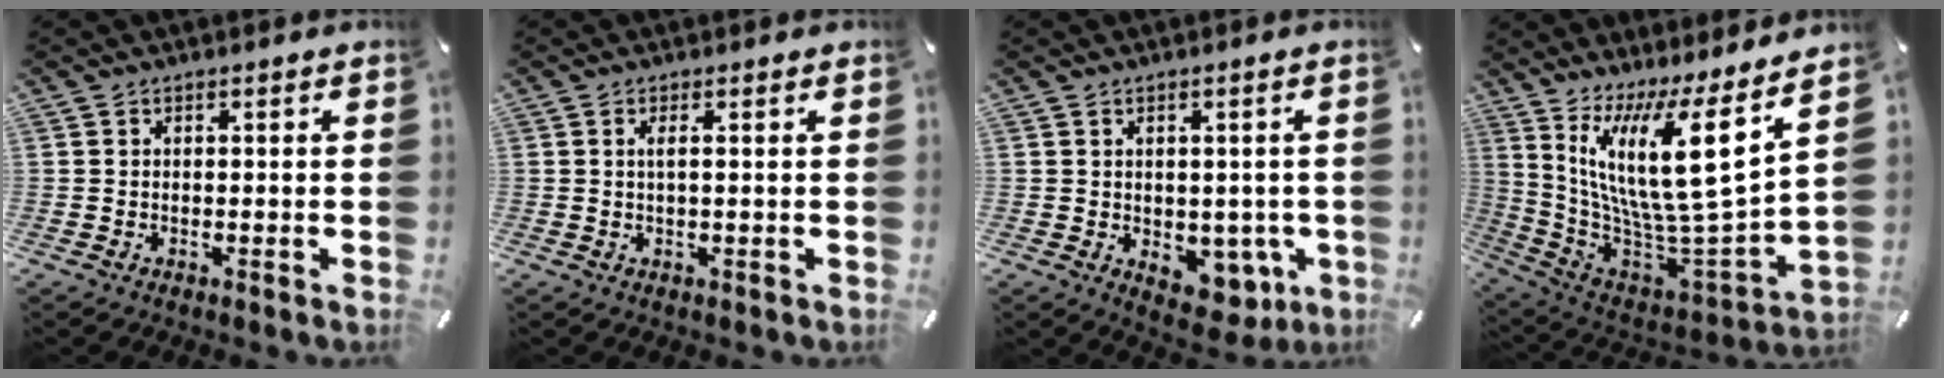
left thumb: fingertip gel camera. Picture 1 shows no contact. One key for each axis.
{"total": 2.4, "fx": 0.4, "fy": 0.1, "fz": 2.3, "tx": -0.046, "ty": -0.002, "tz": 0.006}
{"total": 6.0, "fx": -1.0, "fy": 4.4, "fz": 4.0, "tx": -0.018, "ty": -0.006, "tz": -0.015}
{"total": 20.5, "fx": 9.5, "fy": 4.5, "fz": 17.6, "tx": -0.335, "ty": -0.095, "tz": 0.151}